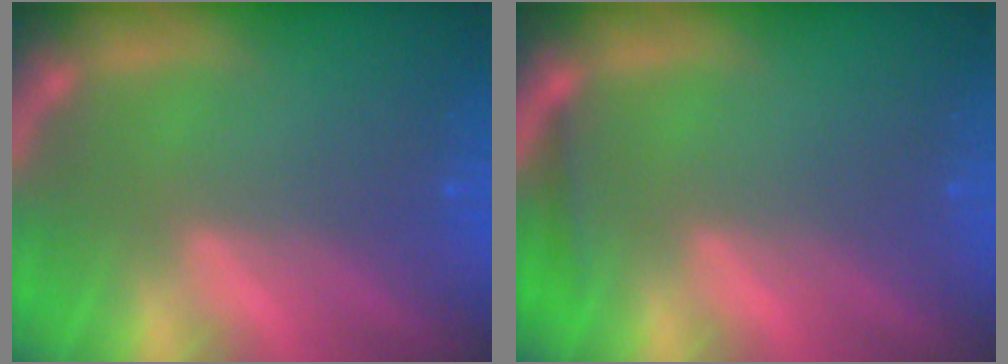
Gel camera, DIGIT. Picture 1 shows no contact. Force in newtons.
{"total": 0.9}